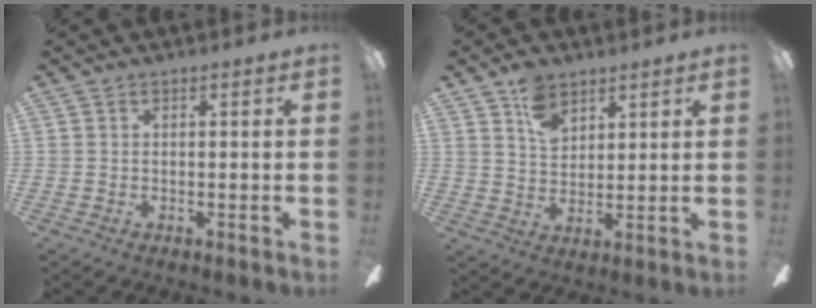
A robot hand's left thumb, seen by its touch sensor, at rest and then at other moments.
{"total": 7.7, "force": [4.9, 4.8, 3.5], "torque": [-0.061, -0.011, 0.092]}